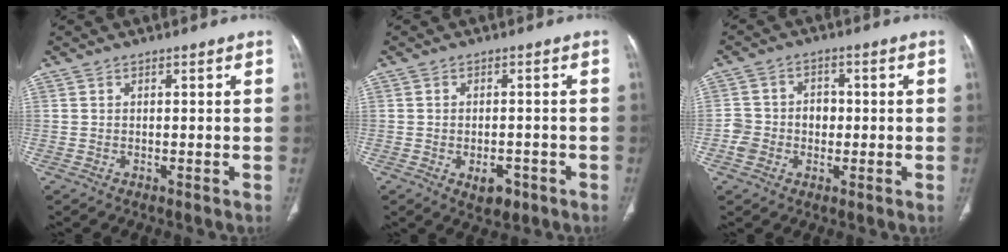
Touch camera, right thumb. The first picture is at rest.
{"total": 4.4, "force": [-2.0, 2.5, 3.0], "torque": [-0.030, 0.008, -0.021]}
{"total": 6.2, "force": [-1.0, 5.4, 2.7], "torque": [-0.026, 0.025, -0.021]}